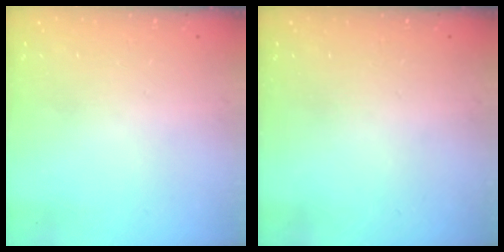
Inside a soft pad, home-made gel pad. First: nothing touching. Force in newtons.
{"total": 0.0}